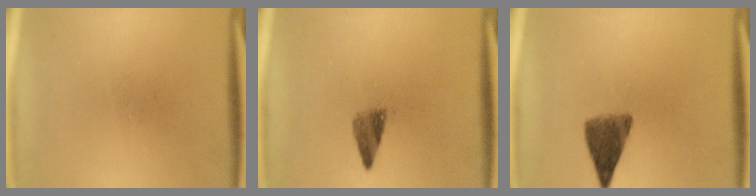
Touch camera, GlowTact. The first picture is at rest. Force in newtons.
{"total": 2.9}
{"total": 6.0}